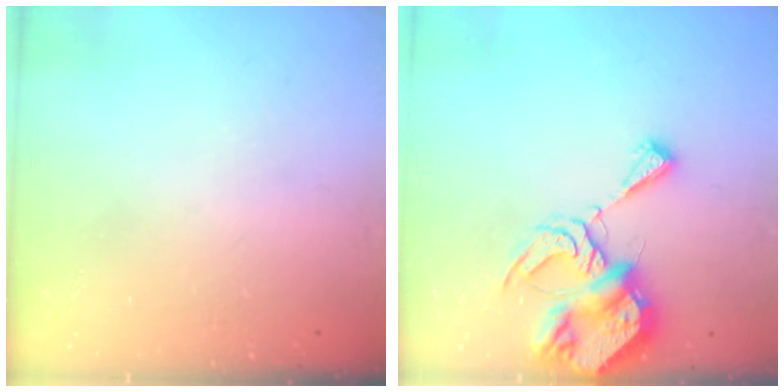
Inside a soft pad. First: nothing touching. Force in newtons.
{"total": 10.4, "press": 10.3, "slide": 1.3}